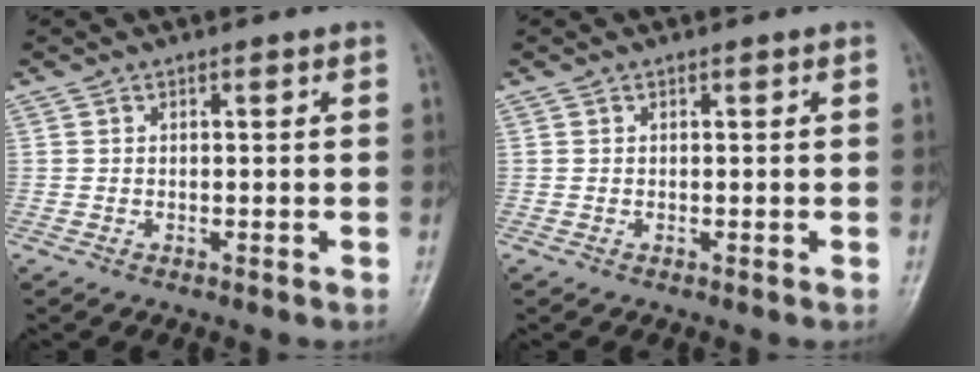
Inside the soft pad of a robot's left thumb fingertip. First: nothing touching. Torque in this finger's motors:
{"motor_torque": [0.00, 0.00, 0.00, 0.00, 0.00]}